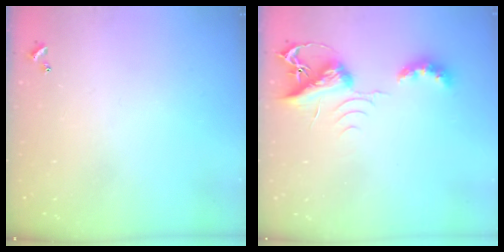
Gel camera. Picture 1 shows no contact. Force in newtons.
{"total": 7.2, "press": 7.2, "slide": 0.0}